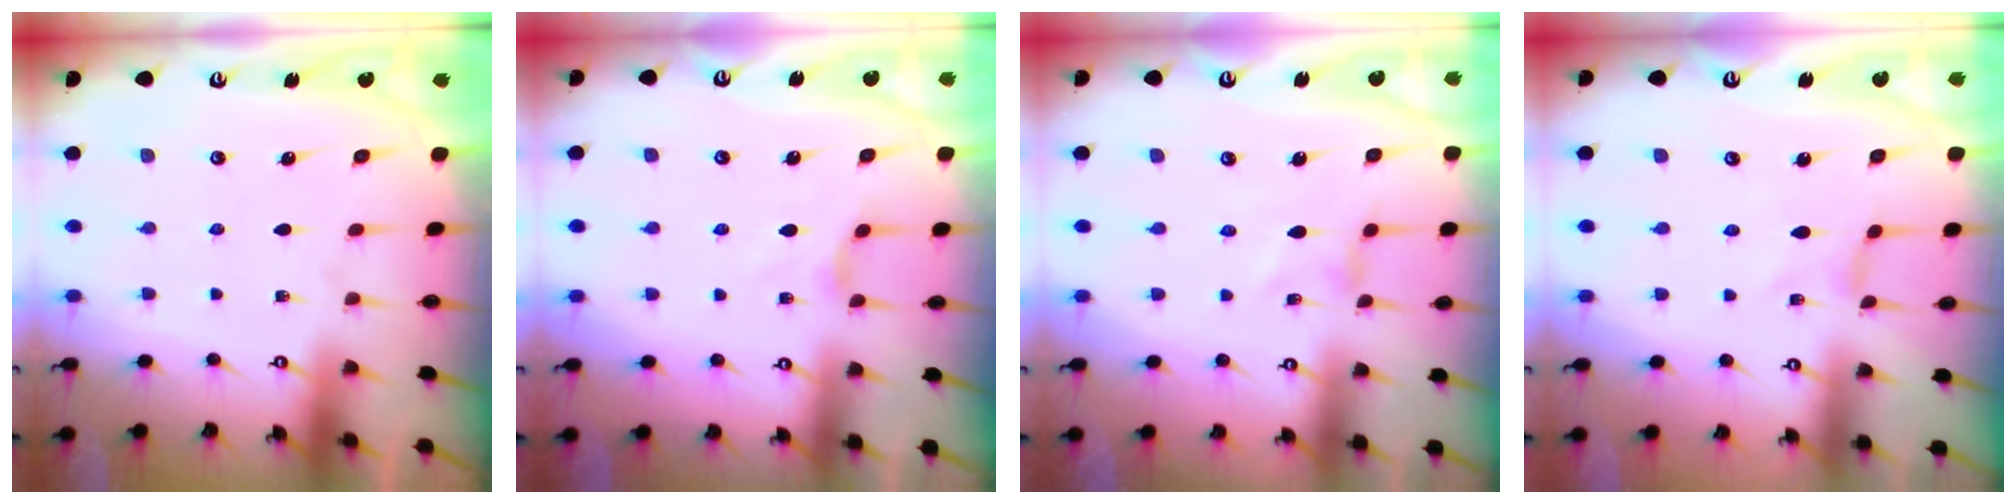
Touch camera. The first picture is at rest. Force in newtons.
{"total": 2.0, "press": 2.0, "slide": 0.3}
{"total": 1.0, "press": 1.0, "slide": 0.3}
{"total": 0.0}